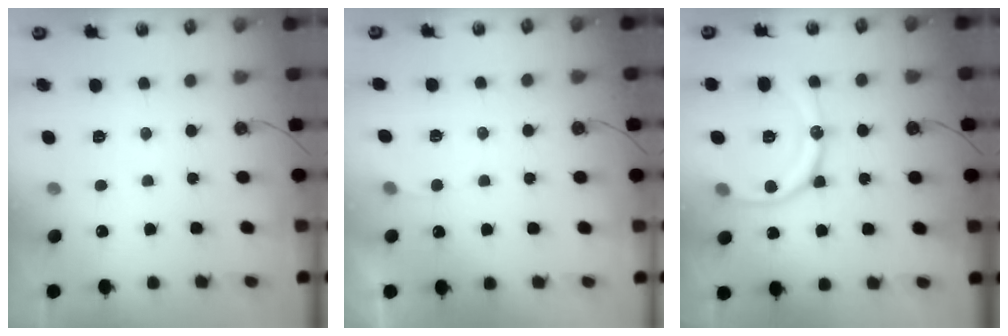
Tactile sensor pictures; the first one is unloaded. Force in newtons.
{"total": 3.5, "press": 3.5, "slide": 0.3}
{"total": 17.4, "press": 17.3, "slide": 2.0}